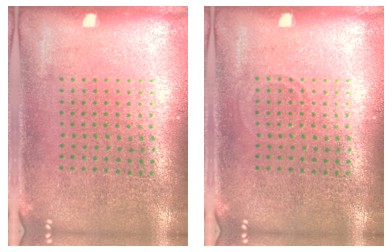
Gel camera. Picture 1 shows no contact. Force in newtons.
{"total": 0.6, "press": 0.5, "slide": 0.2}